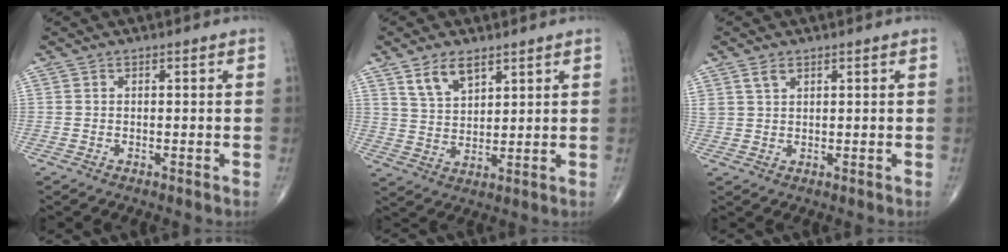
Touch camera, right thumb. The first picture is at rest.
{"total": 6.8, "force": [4.4, 3.5, 4.0], "torque": [-0.060, -0.025, 0.089]}
{"total": 2.4, "force": [1.5, 1.3, 1.3], "torque": [-0.023, -0.003, 0.036]}